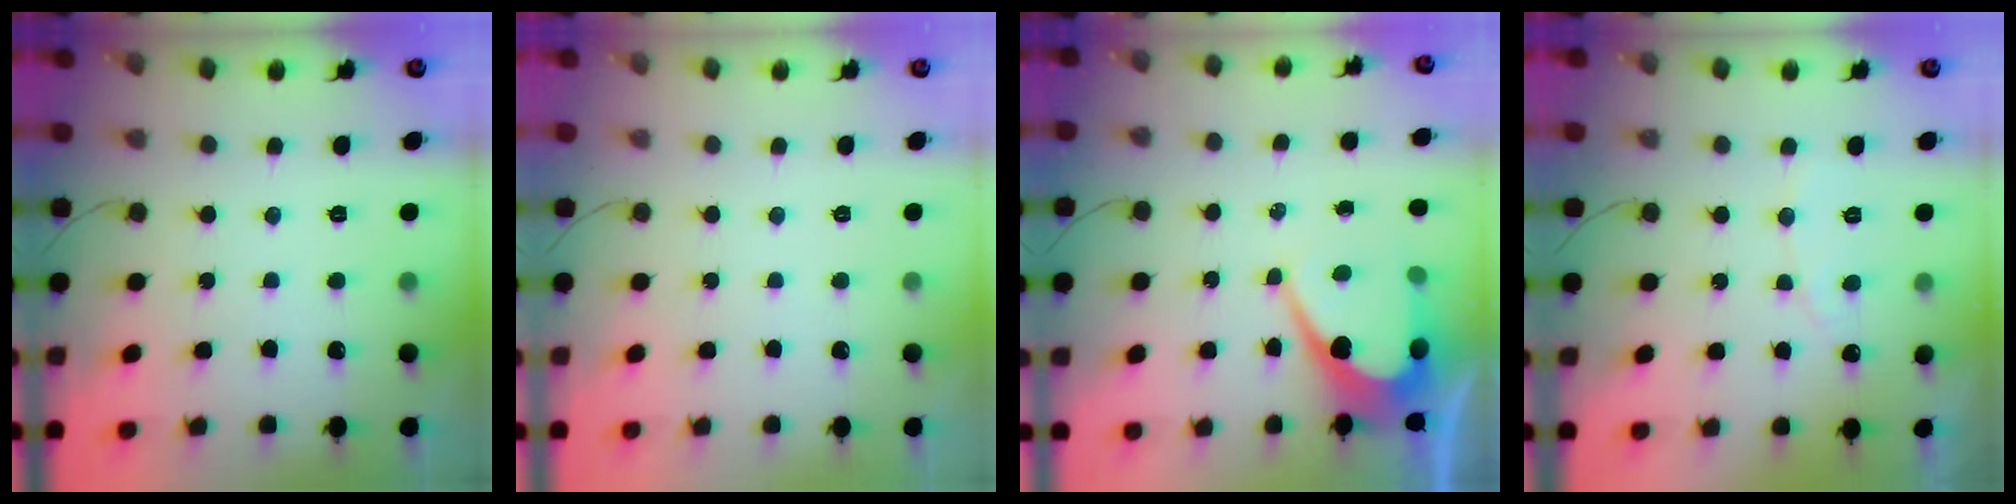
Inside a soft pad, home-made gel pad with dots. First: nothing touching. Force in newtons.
{"total": 0.0}
{"total": 9.6, "press": 9.5, "slide": 0.8}
{"total": 4.1, "press": 4.1, "slide": 0.3}